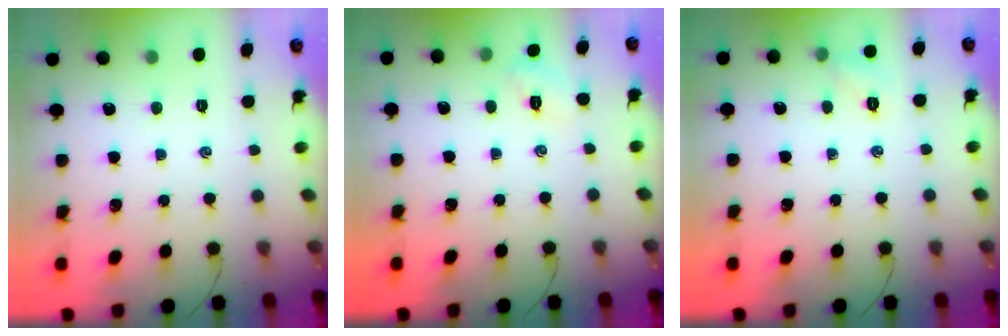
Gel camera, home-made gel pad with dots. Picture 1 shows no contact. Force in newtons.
{"total": 3.4, "press": 3.2, "slide": 1.1}
{"total": 5.6, "press": 5.4, "slide": 1.6}